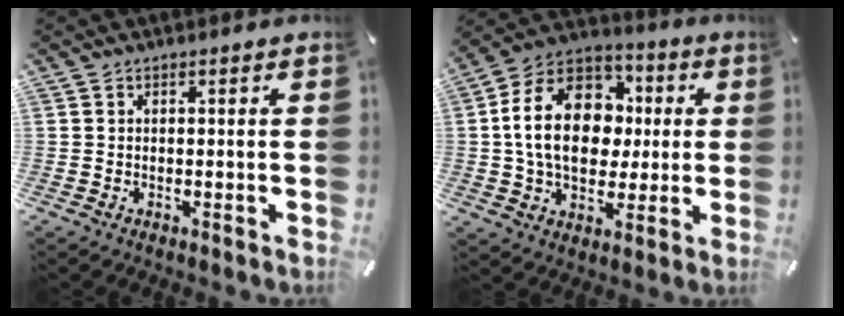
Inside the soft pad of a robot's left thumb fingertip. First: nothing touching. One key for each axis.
{"total": 19.2, "fx": 1.3, "fy": 14.6, "fz": 12.4, "tx": -0.242, "ty": 0.014, "tz": 0.024}